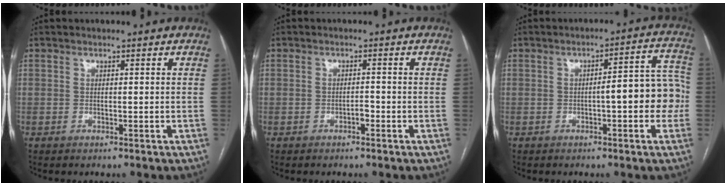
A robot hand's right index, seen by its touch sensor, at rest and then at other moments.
{"total": 1.2, "force": [-0.7, 0.4, 0.9], "torque": [-0.013, 0.002, -0.012]}
{"total": 8.6, "force": [-1.4, 2.0, 8.2], "torque": [-0.094, 0.035, -0.018]}